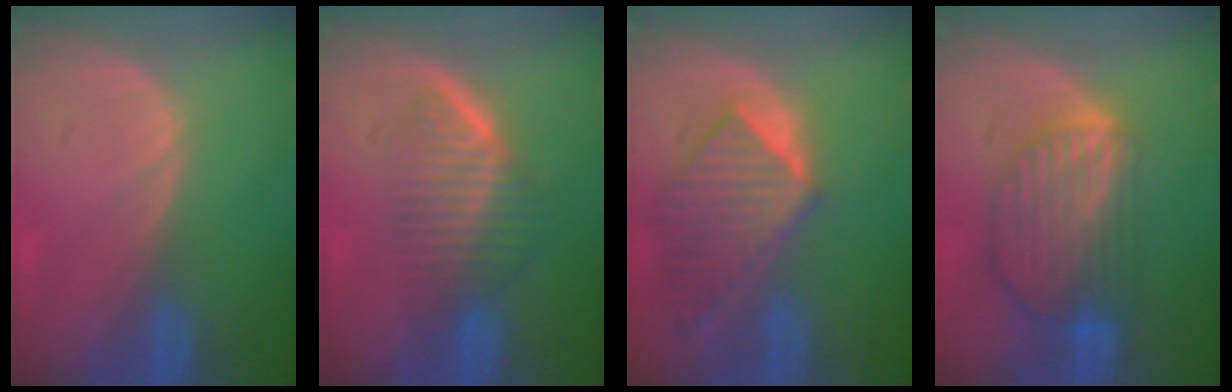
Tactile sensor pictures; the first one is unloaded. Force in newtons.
{"total": 6.7, "press": 5.8, "slide": 3.2}
{"total": 8.3, "press": 7.6, "slide": 3.4}
{"total": 9.0, "press": 7.8, "slide": 4.4}